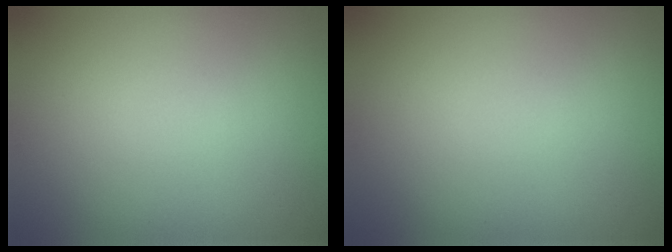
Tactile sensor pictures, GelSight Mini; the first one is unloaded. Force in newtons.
{"total": 0.0}